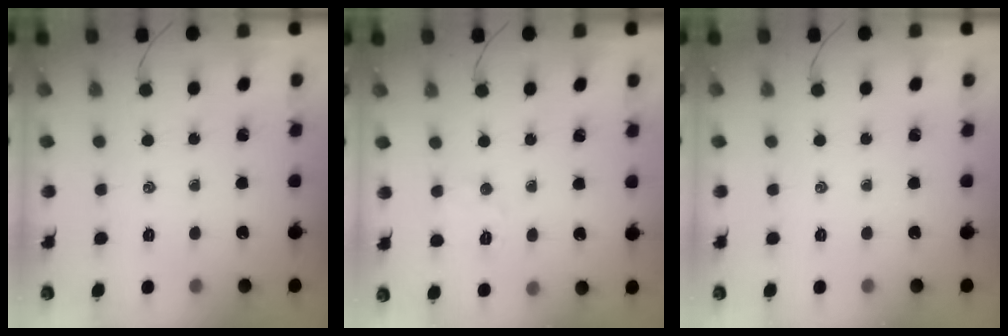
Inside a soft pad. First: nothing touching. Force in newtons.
{"total": 5.4, "press": 5.3, "slide": 1.2}
{"total": 0.0}